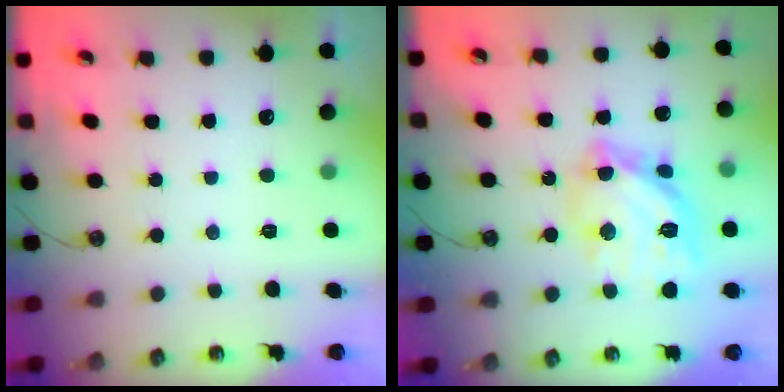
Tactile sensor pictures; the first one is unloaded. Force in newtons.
{"total": 17.4, "press": 17.3, "slide": 1.5}